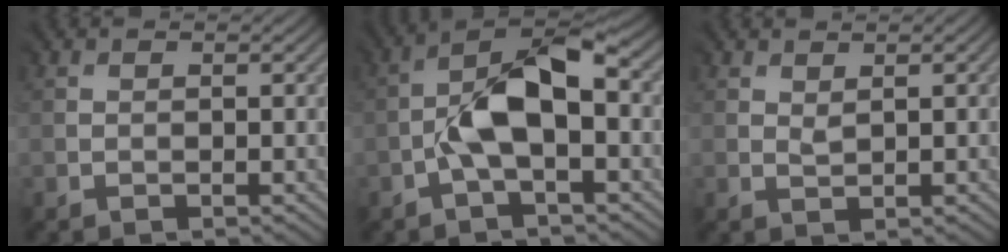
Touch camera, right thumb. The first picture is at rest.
{"total": 7.6, "force": [-1.3, 3.5, 6.6], "torque": [-0.127, 0.018, -0.026]}
{"total": 1.0, "force": [0.9, 0.1, -0.5], "torque": [0.003, -0.001, 0.022]}